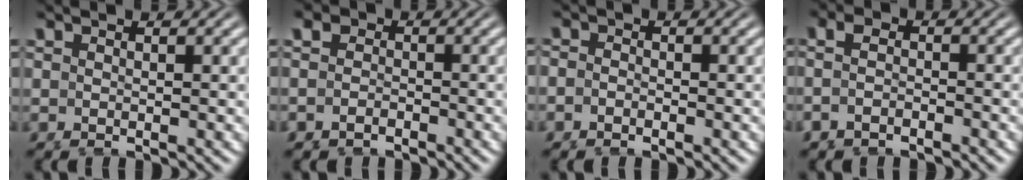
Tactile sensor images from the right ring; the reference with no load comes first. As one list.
[{"total": 3.4, "force": [-2.1, 2.6, 0.5], "torque": [-0.027, -0.021, -0.037]}, {"total": 1.9, "force": [-1.5, 1.1, 0.0], "torque": [-0.013, -0.012, -0.033]}, {"total": 2.7, "force": [-2.2, 1.2, 1.1], "torque": [-0.030, -0.016, -0.038]}]